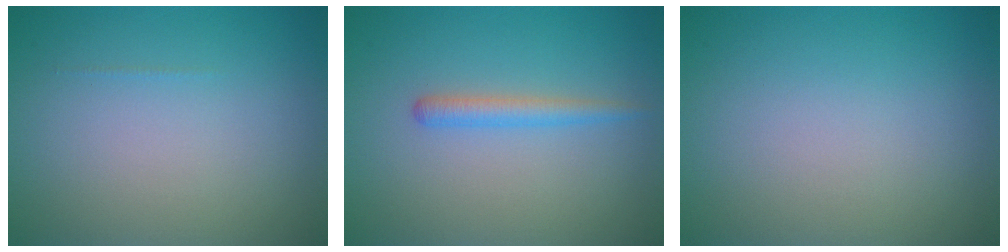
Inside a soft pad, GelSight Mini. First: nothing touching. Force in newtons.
{"total": 1.7, "press": 1.7, "slide": 0.2}
{"total": 0.0}